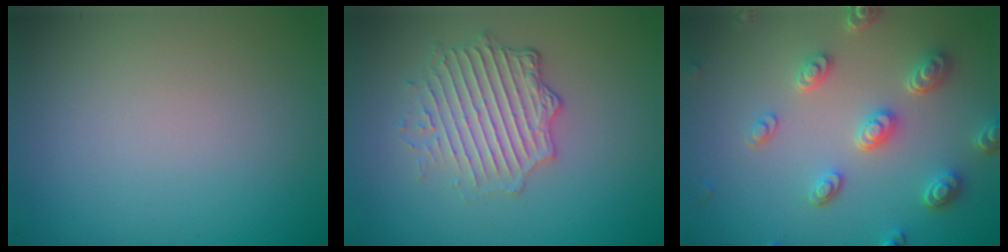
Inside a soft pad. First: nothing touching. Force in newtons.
{"total": 4.5, "press": 3.5, "slide": 2.9}
{"total": 4.5, "press": 3.7, "slide": 2.6}